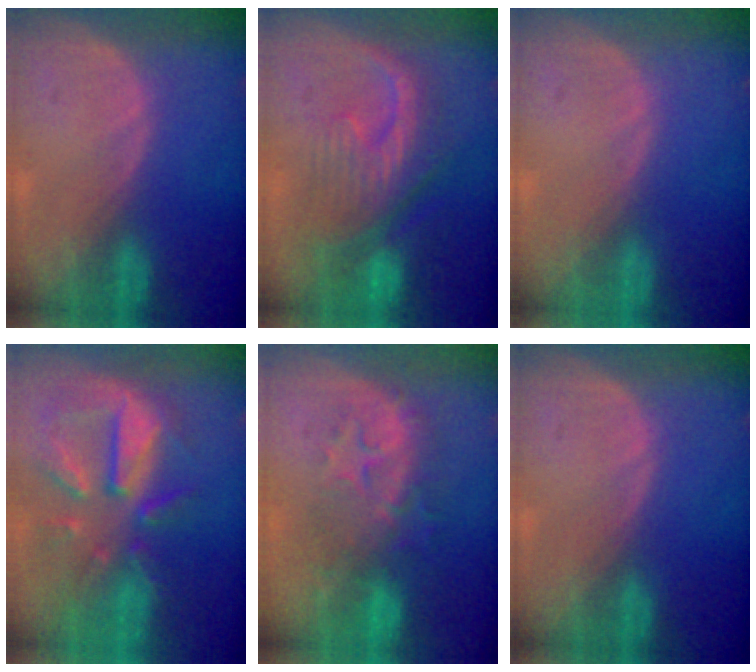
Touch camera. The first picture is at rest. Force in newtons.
{"total": 9.9, "press": 9.2, "slide": 3.7}
{"total": 0.0}
{"total": 10.7, "press": 9.5, "slide": 5.0}
{"total": 9.2, "press": 8.7, "slide": 3.2}
{"total": 0.0}